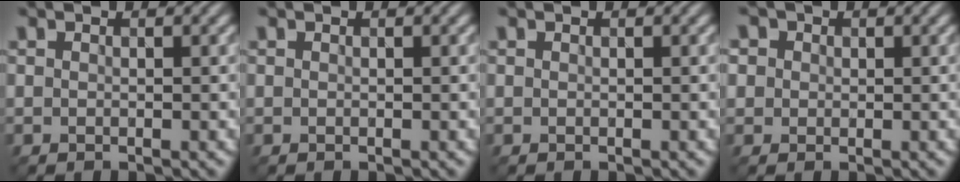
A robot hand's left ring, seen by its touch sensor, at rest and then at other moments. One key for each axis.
{"total": 0.0}
{"total": 0.0}
{"total": 3.3, "fx": 1.5, "fy": 2.6, "fz": 1.3, "tx": -0.023, "ty": 0.015, "tz": 0.009}